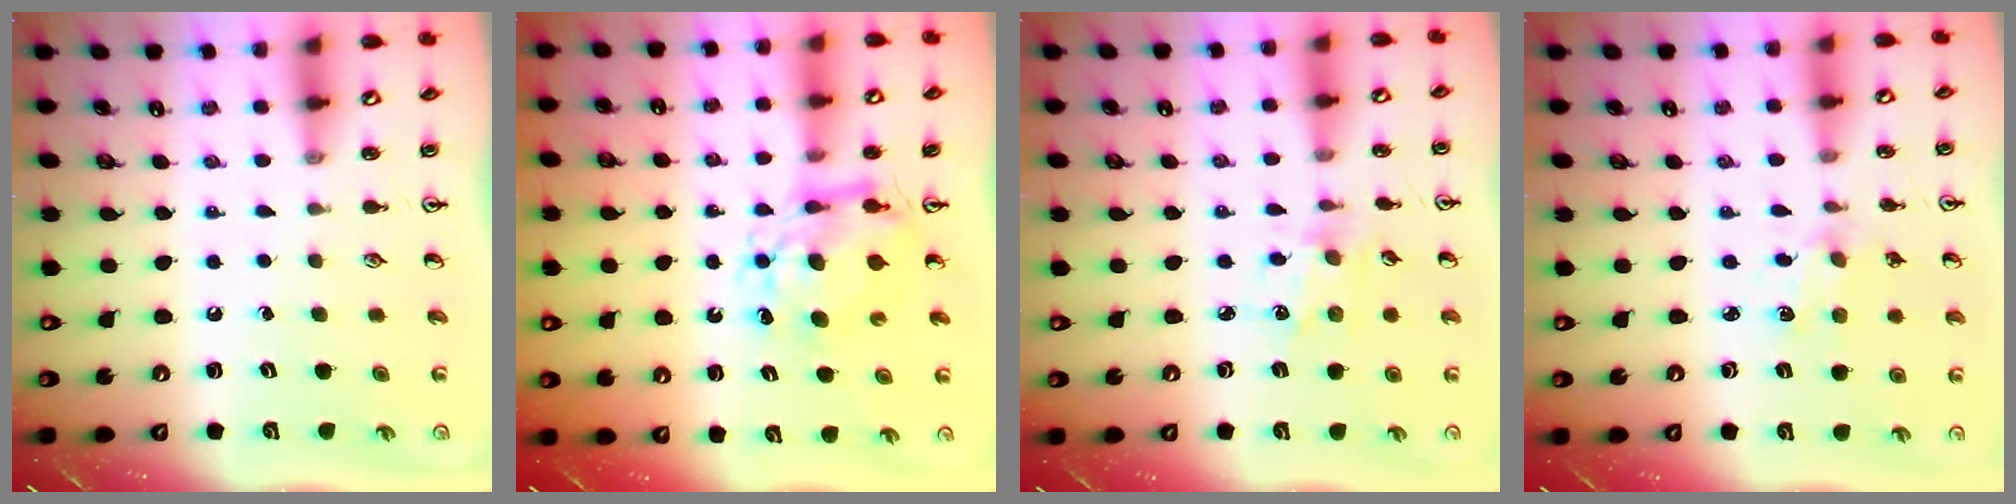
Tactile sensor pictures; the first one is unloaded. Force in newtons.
{"total": 8.8, "press": 8.8, "slide": 0.9}
{"total": 2.5, "press": 2.4, "slide": 0.6}
{"total": 2.0, "press": 2.0, "slide": 0.4}